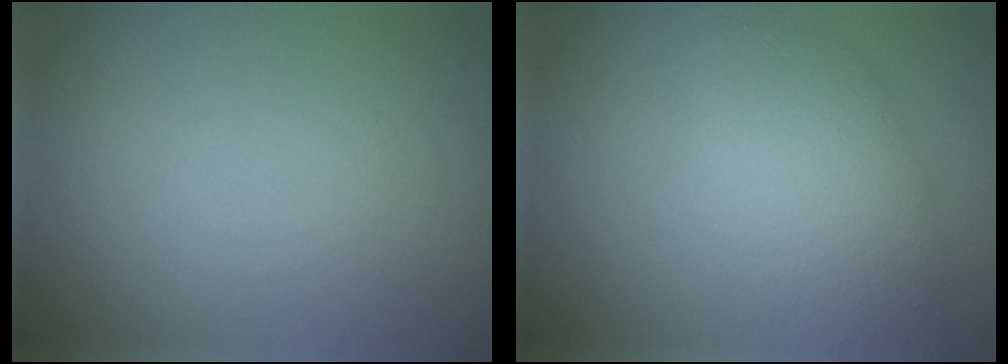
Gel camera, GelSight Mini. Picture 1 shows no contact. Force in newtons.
{"total": 5.4, "press": 5.4, "slide": 0.2}